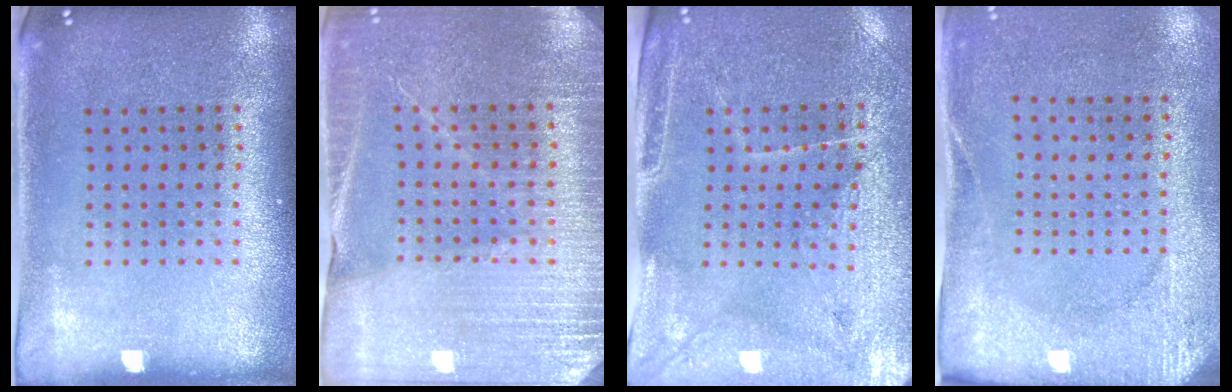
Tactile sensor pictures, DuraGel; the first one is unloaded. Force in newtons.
{"total": 3.3, "press": 3.2, "slide": 0.6}
{"total": 3.3, "press": 3.1, "slide": 1.1}
{"total": 2.6, "press": 2.1, "slide": 1.6}